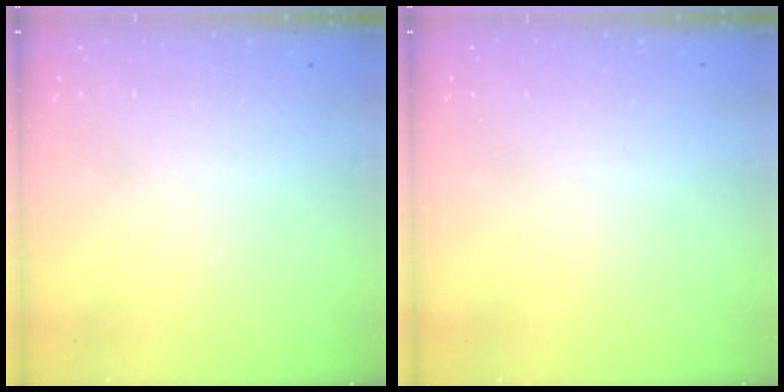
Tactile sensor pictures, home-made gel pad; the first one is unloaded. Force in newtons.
{"total": 0.0}